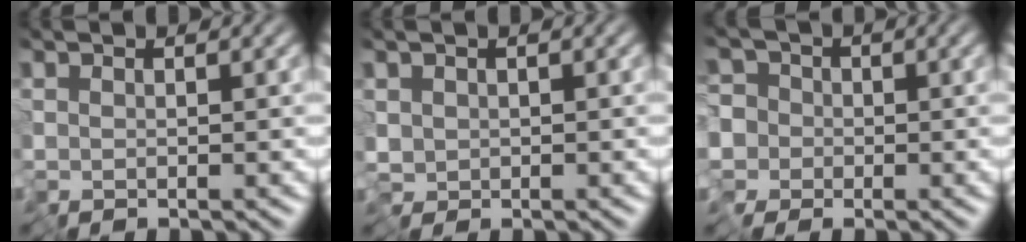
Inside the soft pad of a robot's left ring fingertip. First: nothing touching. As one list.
[{"total": 1.2, "force": [-0.1, 1.0, 0.6], "torque": [-0.016, -0.001, -0.003]}, {"total": 4.2, "force": [-0.1, 4.1, 1.0], "torque": [-0.014, 0.014, -0.022]}]